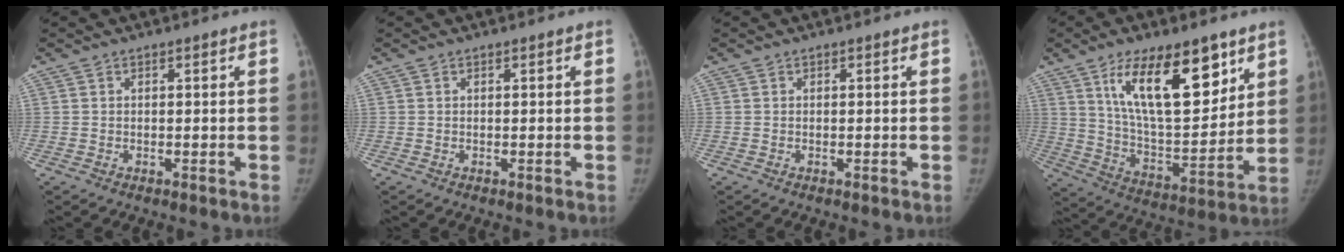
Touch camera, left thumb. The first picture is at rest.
{"total": 0.0}
{"total": 0.0}
{"total": 20.4, "force": [10.6, 8.2, 15.4], "torque": [-0.204, -0.058, 0.192]}